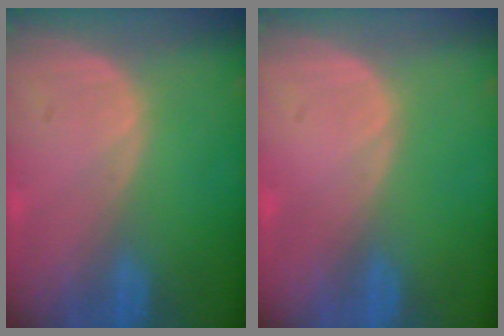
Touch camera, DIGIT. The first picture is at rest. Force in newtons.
{"total": 0.0}